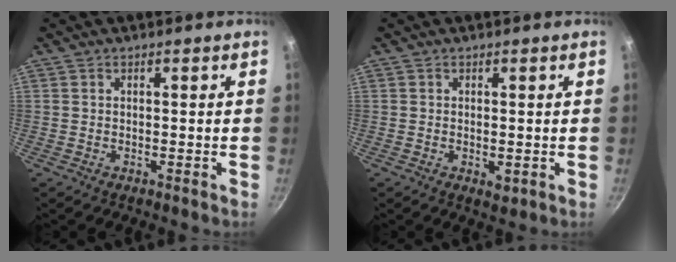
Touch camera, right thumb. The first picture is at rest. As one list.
[{"total": 2.0, "force": [-0.2, 1.1, 1.6], "torque": [-0.025, -0.006, -0.001]}]